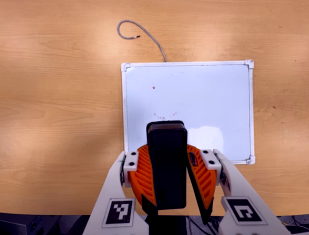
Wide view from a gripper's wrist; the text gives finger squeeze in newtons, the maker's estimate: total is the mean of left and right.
{"total": 10.5, "left": 10.2, "right": 10.8}